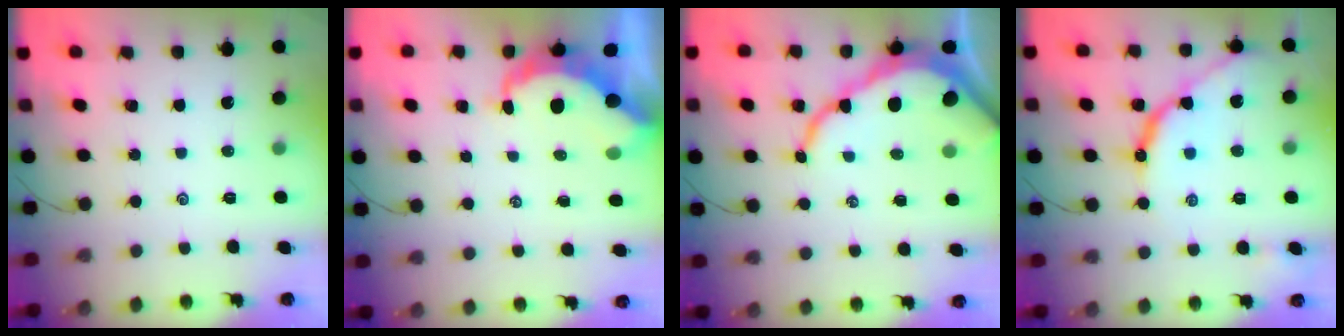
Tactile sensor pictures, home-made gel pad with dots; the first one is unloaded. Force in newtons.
{"total": 8.4, "press": 8.3, "slide": 1.0}
{"total": 13.1, "press": 13.1, "slide": 1.1}
{"total": 11.2, "press": 11.2, "slide": 0.6}